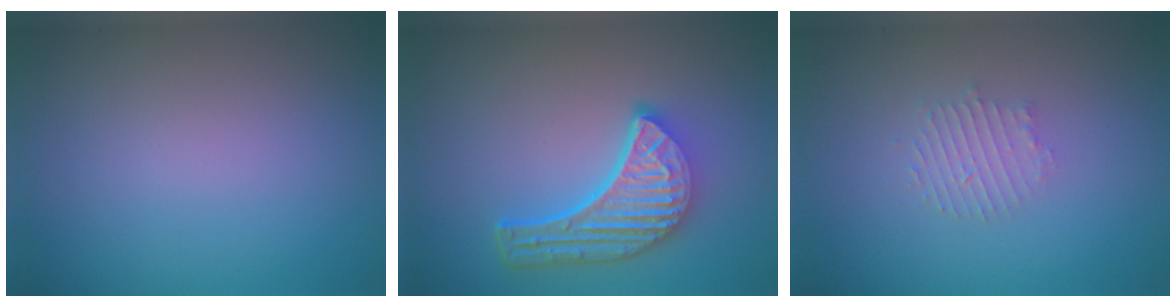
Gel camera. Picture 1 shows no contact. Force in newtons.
{"total": 6.0, "press": 4.6, "slide": 3.9}
{"total": 1.8, "press": 1.7, "slide": 0.4}